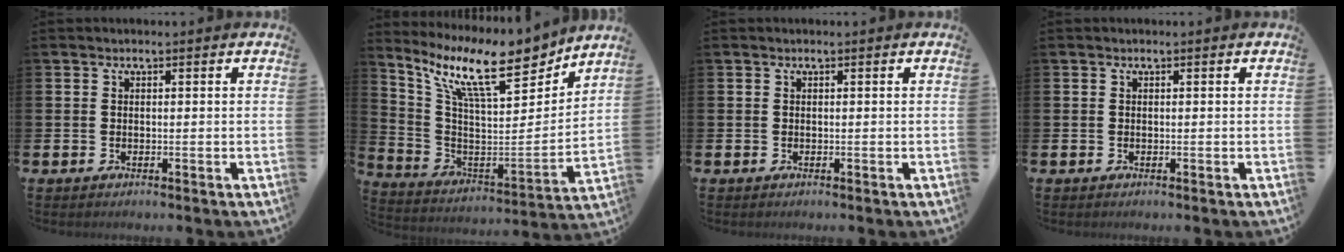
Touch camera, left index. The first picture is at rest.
{"total": 13.5, "force": [10.5, 3.3, 7.8], "torque": [-0.174, -0.065, 0.175]}
{"total": 0.0}
{"total": 0.0}